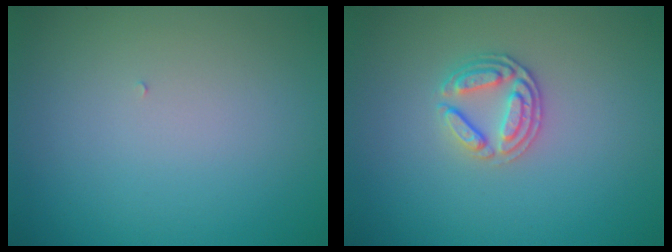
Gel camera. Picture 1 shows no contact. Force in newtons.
{"total": 2.6, "press": 2.5, "slide": 0.7}